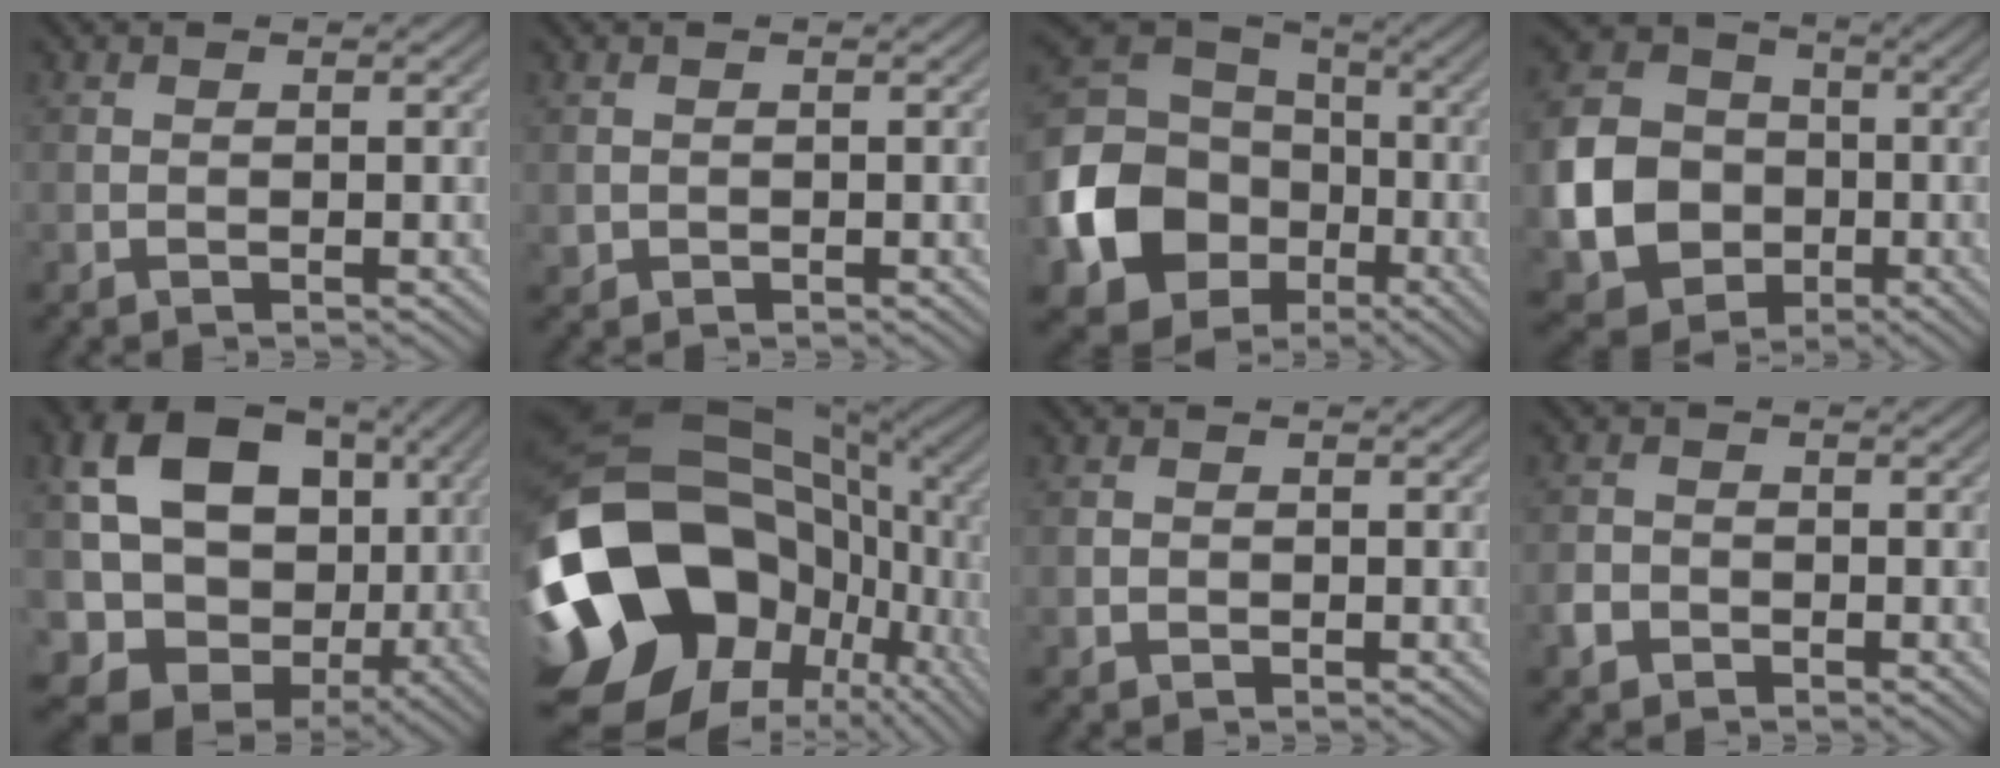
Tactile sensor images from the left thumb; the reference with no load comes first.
{"total": 0.6, "force": [0.0, 0.6, 0.1], "torque": [-0.003, -0.005, 0.002]}
{"total": 15.3, "force": [-4.8, 12.4, 7.7], "torque": [-0.208, -0.036, -0.098]}
{"total": 13.4, "force": [-2.9, 11.4, 6.4], "torque": [-0.182, -0.045, -0.071]}
{"total": 14.6, "force": [1.0, 12.0, 8.3], "torque": [-0.158, -0.037, 0.030]}
{"total": 22.8, "force": [-3.2, 17.3, 14.4], "torque": [-0.332, -0.018, -0.026]}
{"total": 0.8, "force": [-0.3, 0.7, 0.2], "torque": [-0.001, -0.003, -0.009]}
{"total": 2.1, "force": [-1.2, 1.6, 0.7], "torque": [-0.013, 0.001, -0.028]}